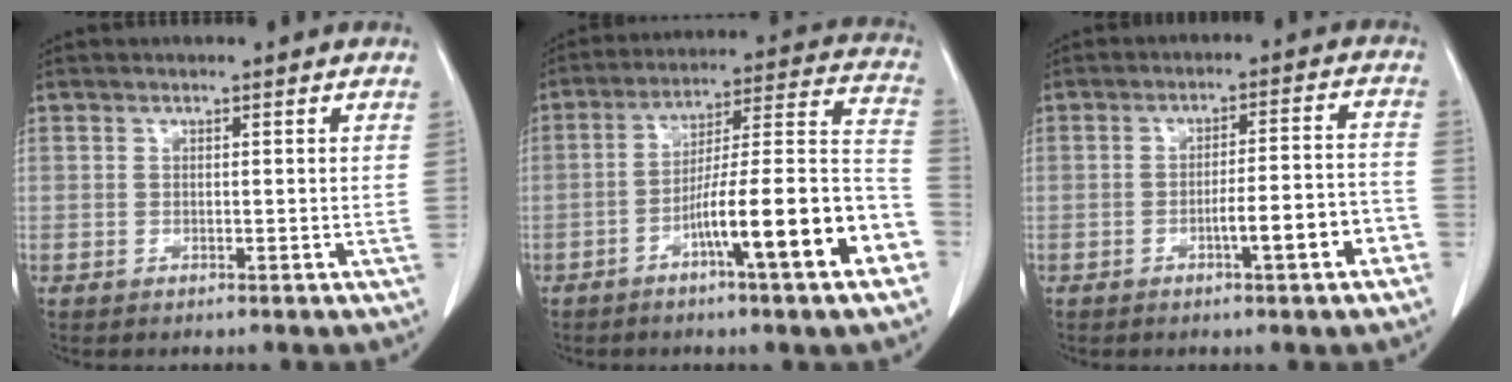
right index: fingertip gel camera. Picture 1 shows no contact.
{"total": 18.0, "force": [-7.7, 0.9, 16.3], "torque": [-0.209, 0.017, -0.118]}
{"total": 7.5, "force": [-3.6, 0.6, 6.5], "torque": [-0.093, 0.017, -0.046]}